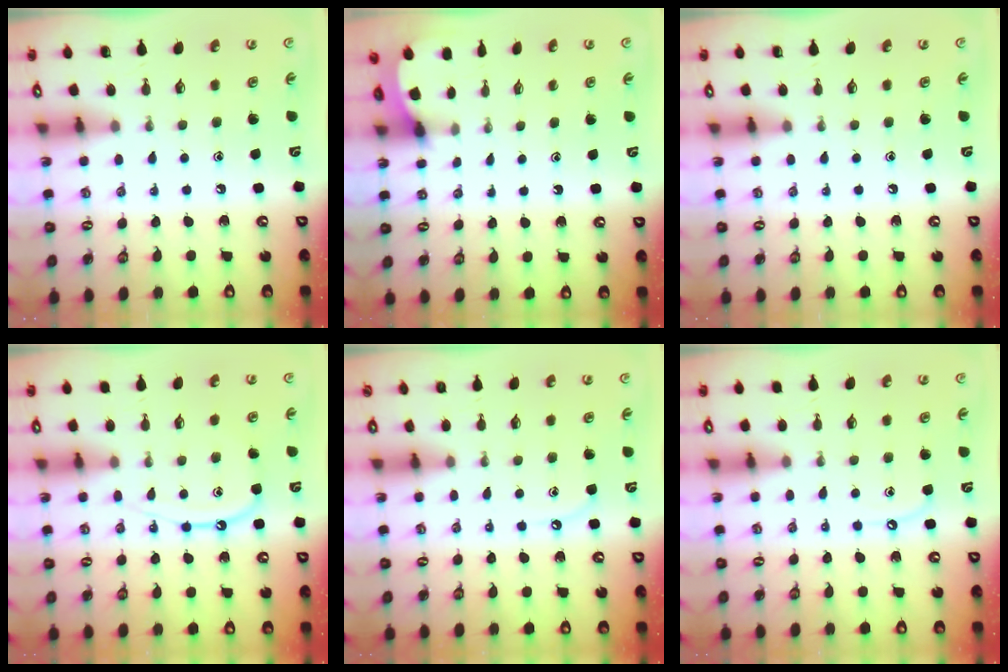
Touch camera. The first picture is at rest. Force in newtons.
{"total": 1.0, "press": 0.9, "slide": 0.1}
{"total": 0.0}
{"total": 10.7, "press": 10.7, "slide": 0.6}
{"total": 5.2, "press": 5.1, "slide": 0.7}
{"total": 5.4, "press": 5.4, "slide": 0.7}